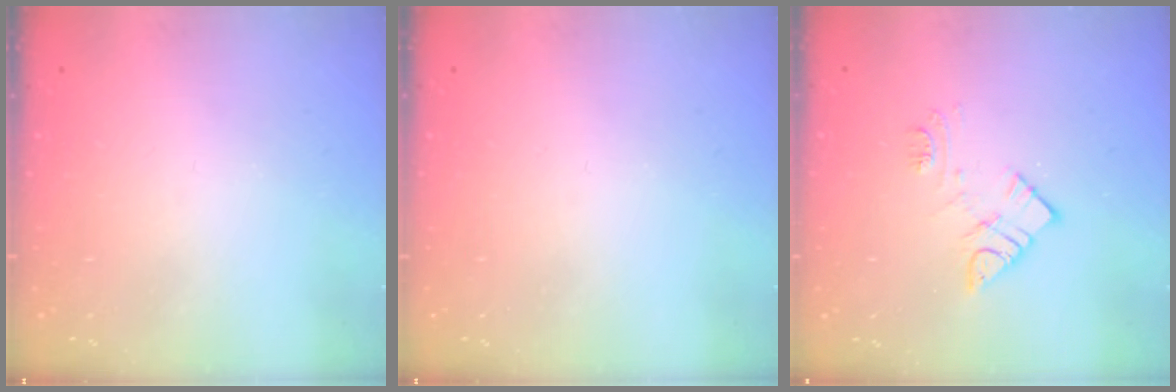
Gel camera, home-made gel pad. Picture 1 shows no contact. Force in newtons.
{"total": 0.0}
{"total": 10.3, "press": 10.3, "slide": 0.5}